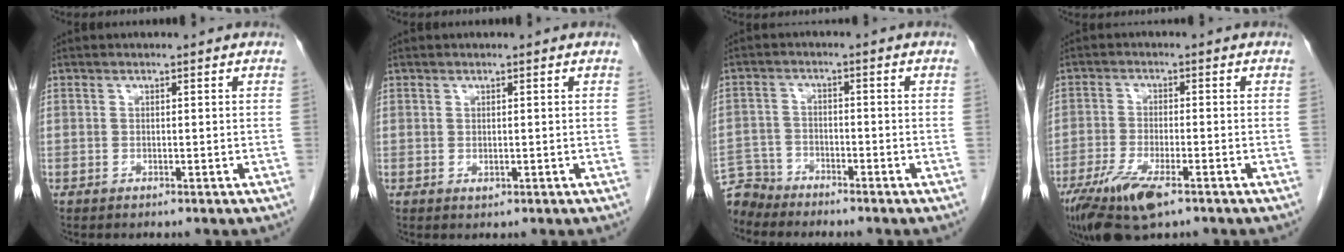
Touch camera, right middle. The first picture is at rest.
{"total": 0.6, "force": [-0.1, 0.4, 0.4], "torque": [-0.008, -0.001, 0.002]}
{"total": 5.5, "force": [-5.4, 1.2, -0.5], "torque": [0.010, -0.004, -0.105]}
{"total": 9.5, "force": [-5.8, 2.4, 7.1], "torque": [-0.135, -0.020, -0.100]}